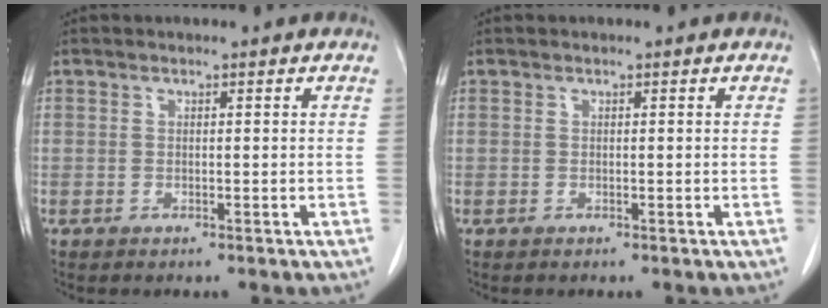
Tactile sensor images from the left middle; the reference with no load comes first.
{"total": 0.0}